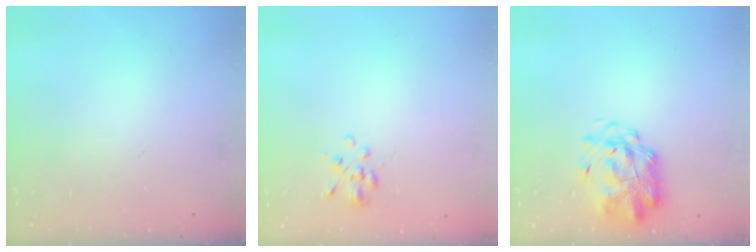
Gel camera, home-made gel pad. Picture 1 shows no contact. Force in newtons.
{"total": 2.8, "press": 2.6, "slide": 1.2}
{"total": 2.9, "press": 2.8, "slide": 0.7}